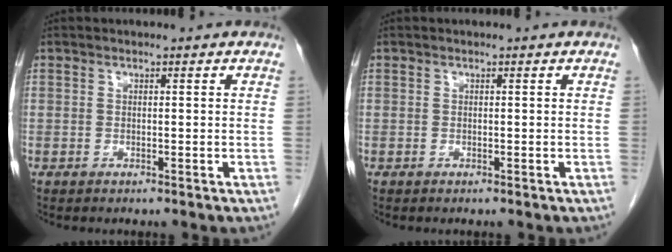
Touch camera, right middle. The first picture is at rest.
{"total": 0.0}